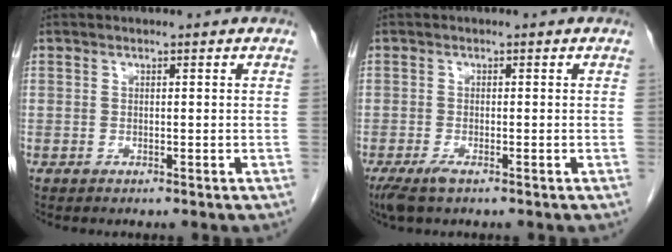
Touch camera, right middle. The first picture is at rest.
{"total": 2.6, "force": [-1.7, 0.6, 1.9], "torque": [-0.043, -0.008, -0.032]}